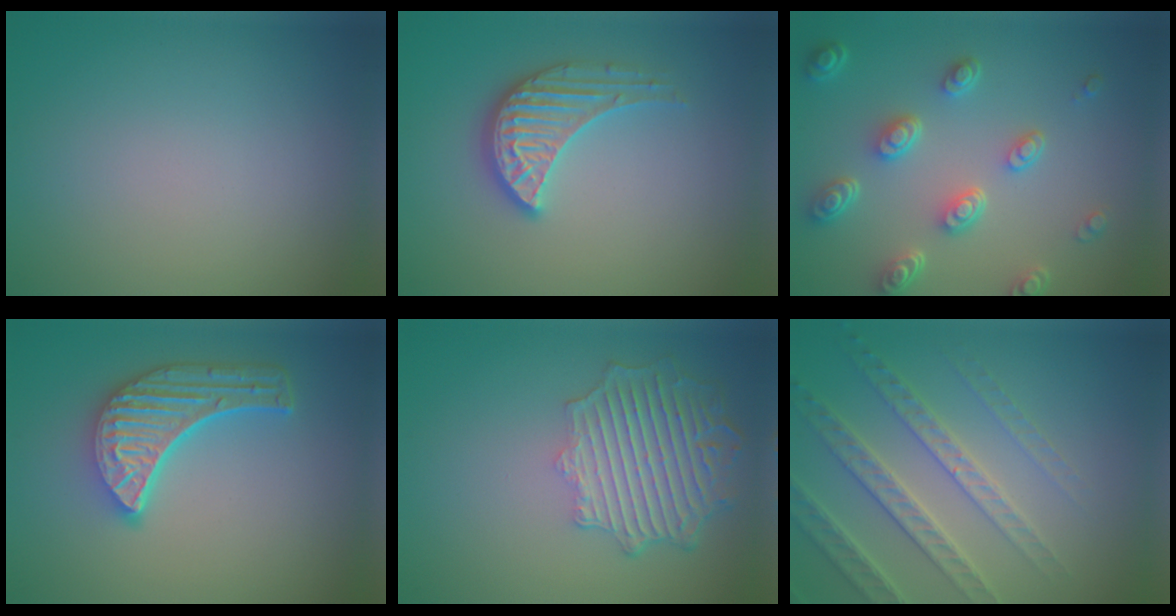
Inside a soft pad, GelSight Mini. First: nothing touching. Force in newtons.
{"total": 3.7, "press": 3.3, "slide": 1.7}
{"total": 5.3, "press": 4.0, "slide": 3.5}
{"total": 5.6, "press": 4.4, "slide": 3.6}
{"total": 6.5, "press": 5.0, "slide": 4.1}
{"total": 5.1, "press": 4.4, "slide": 2.5}